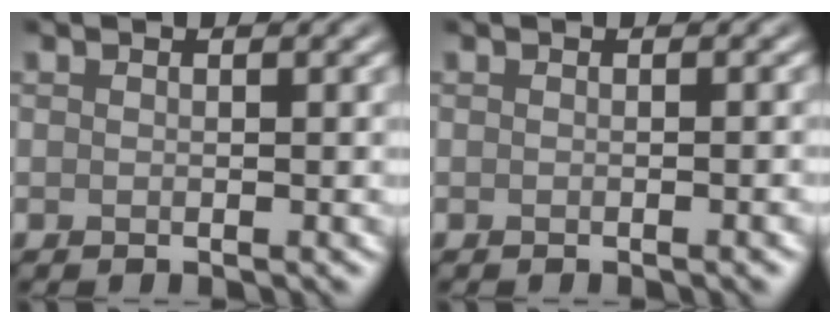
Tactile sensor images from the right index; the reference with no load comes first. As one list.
[{"total": 1.3, "force": [-0.4, 0.3, 1.1], "torque": [-0.008, 0.001, -0.008]}]